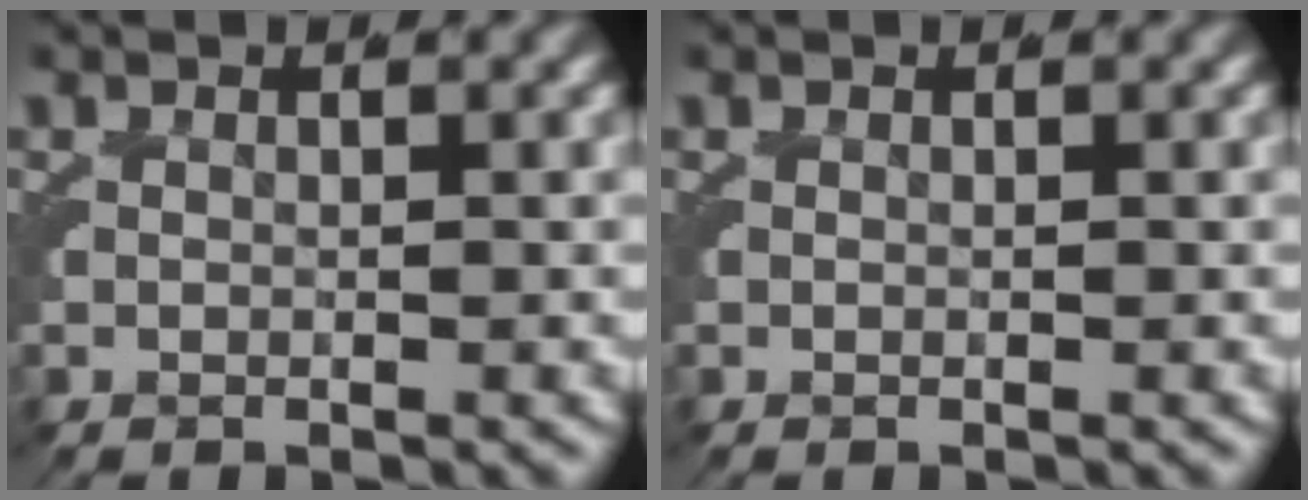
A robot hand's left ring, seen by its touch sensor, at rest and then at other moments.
{"total": 0.0}